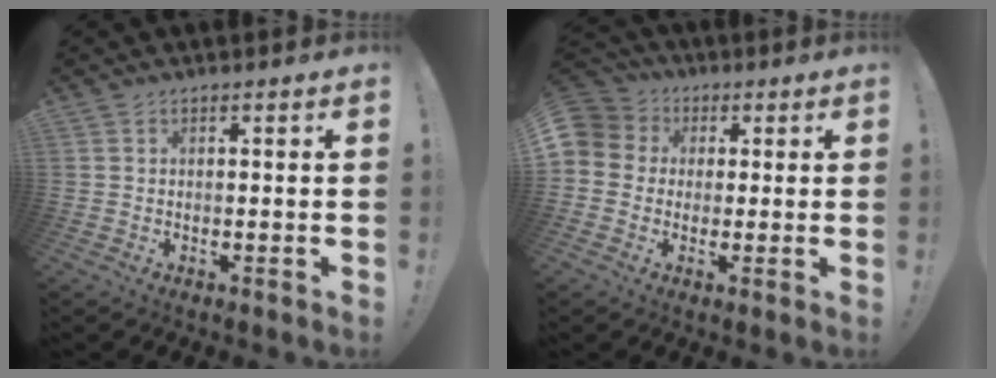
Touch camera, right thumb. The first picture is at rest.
{"total": 6.5, "force": [0.3, 6.3, 1.9], "torque": [-0.041, 0.006, 0.008]}